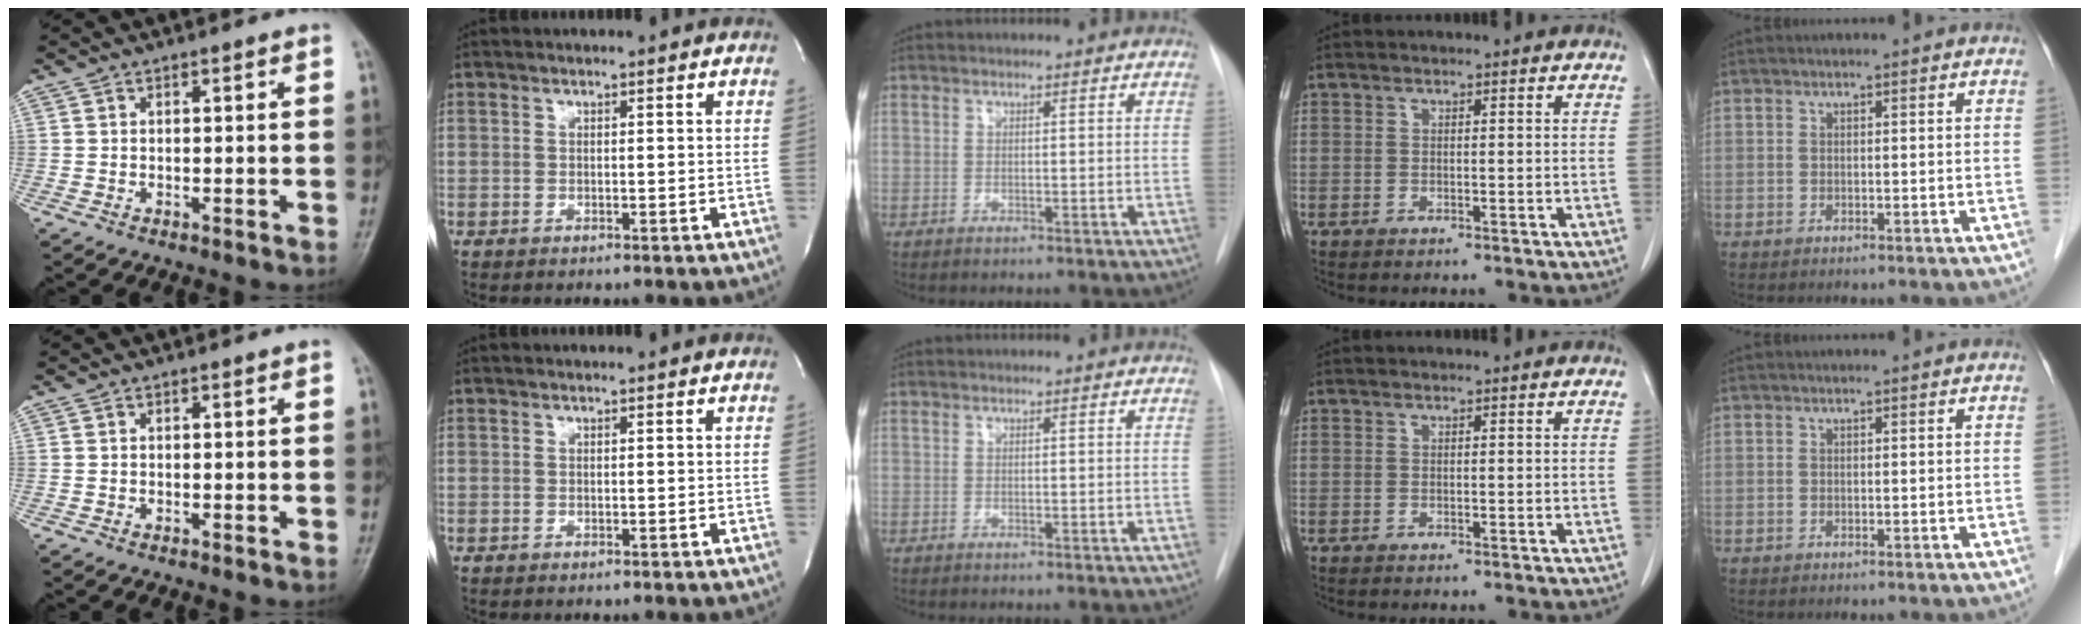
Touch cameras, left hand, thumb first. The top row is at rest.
{}